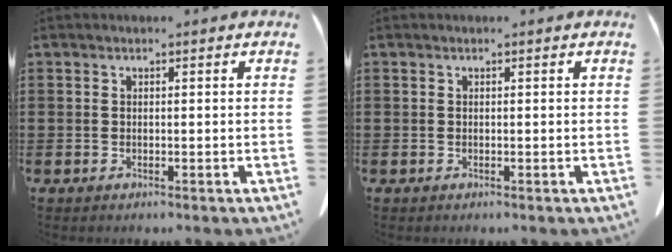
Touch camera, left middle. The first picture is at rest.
{"total": 0.0}